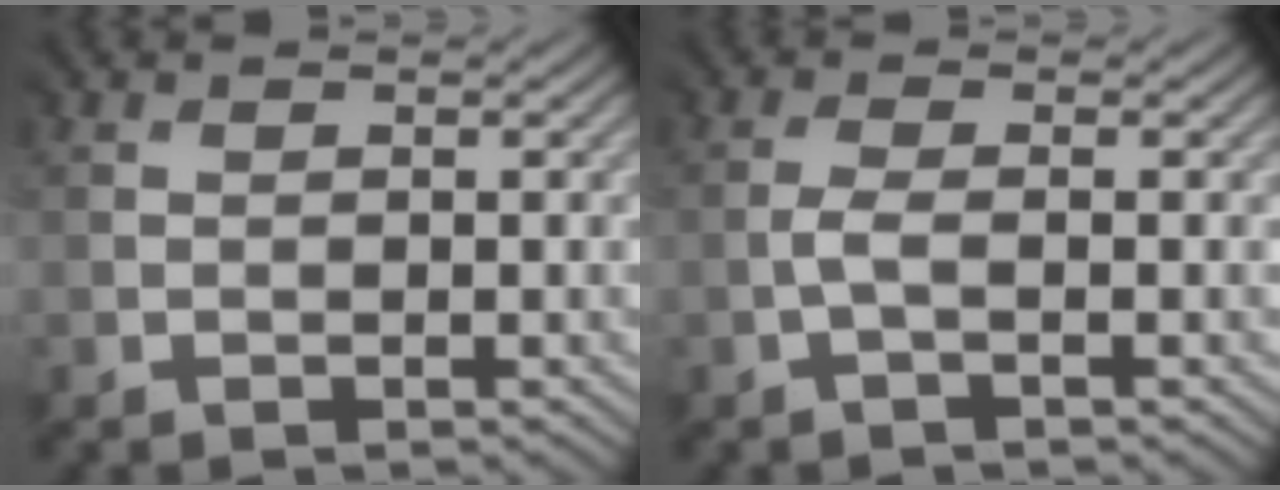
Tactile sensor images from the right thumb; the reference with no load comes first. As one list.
[{"total": 1.1, "force": [-0.8, -0.3, 0.7], "torque": [-0.025, 0.003, -0.019]}]